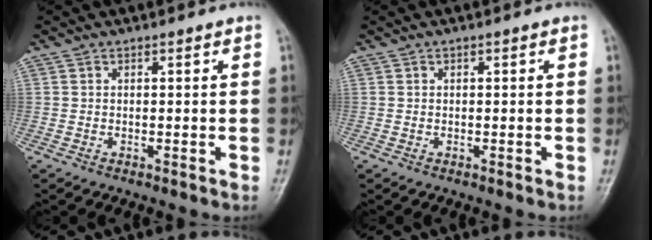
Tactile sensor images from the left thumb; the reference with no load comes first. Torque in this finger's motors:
{"motor_torque": [0.00, 0.00, -0.01, 0.00, 0.00]}